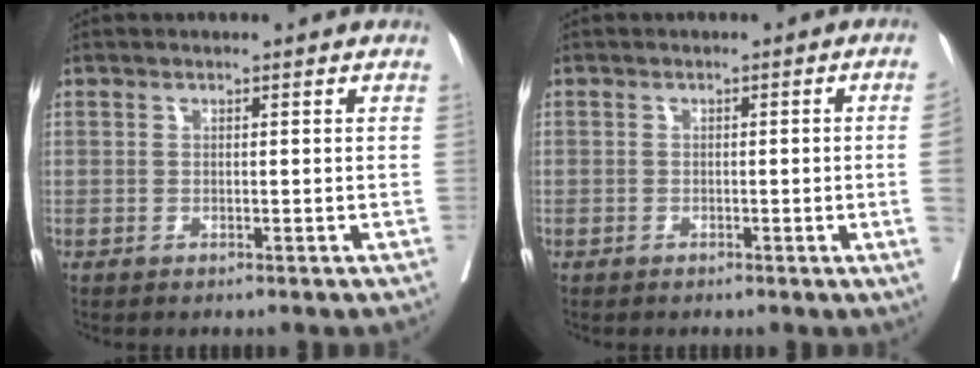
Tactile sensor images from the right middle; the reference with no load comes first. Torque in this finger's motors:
{"motor_torque": [1.09, -1.05, -0.74, -0.21]}